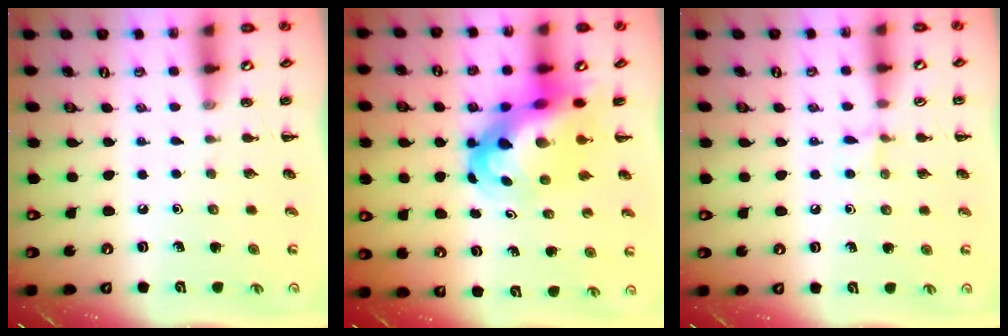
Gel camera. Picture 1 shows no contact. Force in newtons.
{"total": 10.1, "press": 9.7, "slide": 2.8}
{"total": 5.3, "press": 5.0, "slide": 1.9}